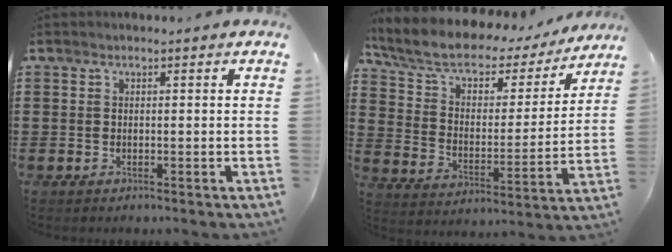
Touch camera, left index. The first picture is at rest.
{"total": 7.0, "force": [5.1, 3.2, 3.6], "torque": [-0.092, -0.032, 0.085]}